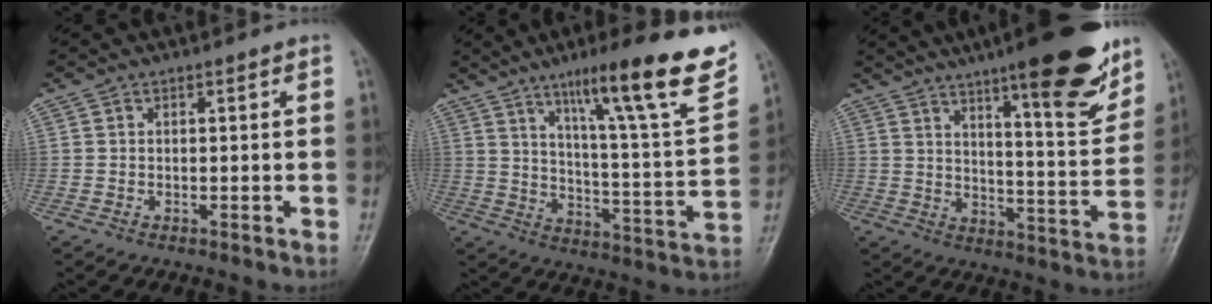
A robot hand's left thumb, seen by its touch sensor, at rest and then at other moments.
{"total": 23.2, "force": [13.7, 3.2, 18.5], "torque": [-0.244, -0.049, 0.205]}
{"total": 19.0, "force": [12.3, 4.0, 14.0], "torque": [-0.159, -0.067, 0.178]}